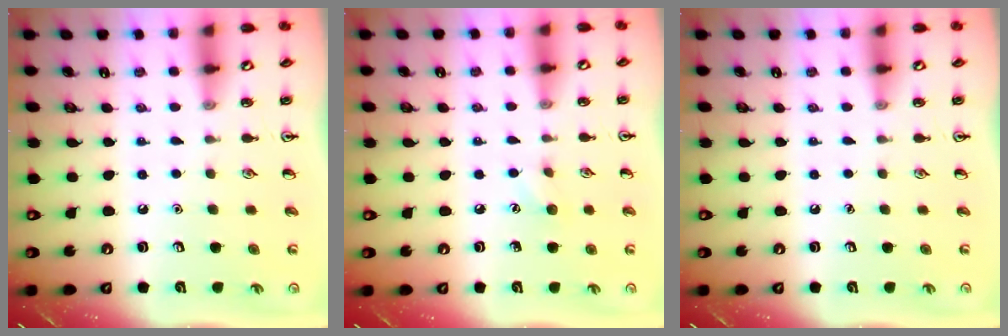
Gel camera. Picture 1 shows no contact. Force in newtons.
{"total": 5.2, "press": 4.9, "slide": 1.6}
{"total": 0.0}